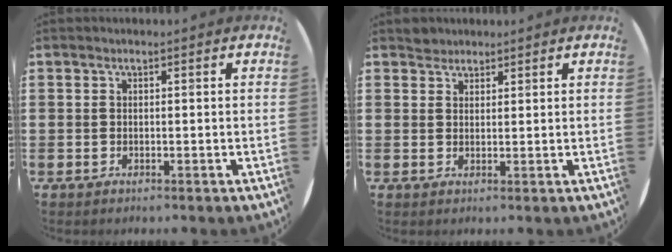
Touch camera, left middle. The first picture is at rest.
{"total": 1.8, "force": [1.6, 0.6, -0.2], "torque": [0.009, -0.001, 0.032]}